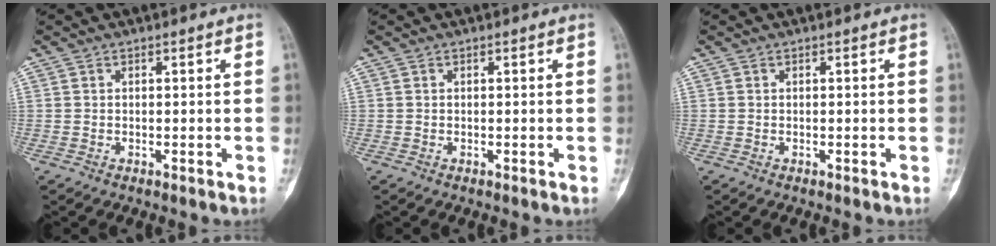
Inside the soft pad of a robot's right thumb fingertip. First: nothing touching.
{"total": 0.0}
{"total": 0.0}